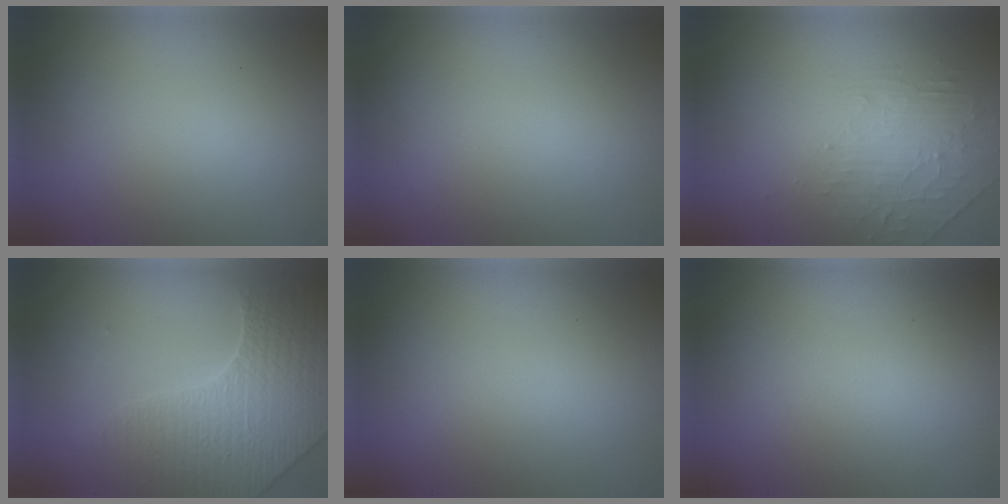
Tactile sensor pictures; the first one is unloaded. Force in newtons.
{"total": 0.0}
{"total": 2.1, "press": 1.2, "slide": 1.7}
{"total": 4.9, "press": 4.5, "slide": 2.0}
{"total": 0.0}
{"total": 0.0}